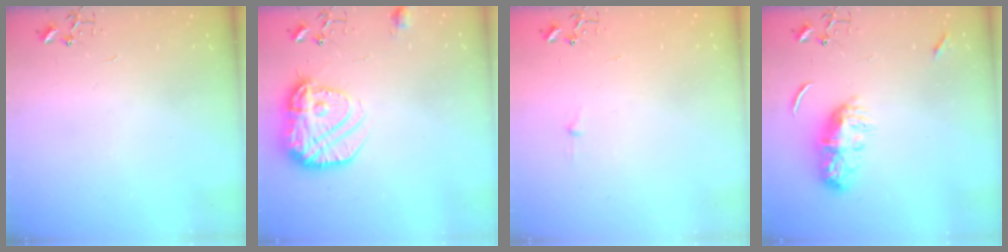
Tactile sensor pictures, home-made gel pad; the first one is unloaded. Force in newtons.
{"total": 18.5, "press": 18.5, "slide": 1.4}
{"total": 2.8, "press": 2.8, "slide": 0.3}
{"total": 9.6, "press": 9.6, "slide": 0.5}